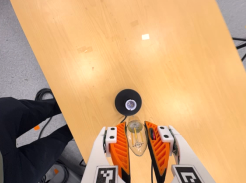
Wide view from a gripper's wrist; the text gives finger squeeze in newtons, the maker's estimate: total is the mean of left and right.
{"total": 19.3, "left": 21.6, "right": 17.0}